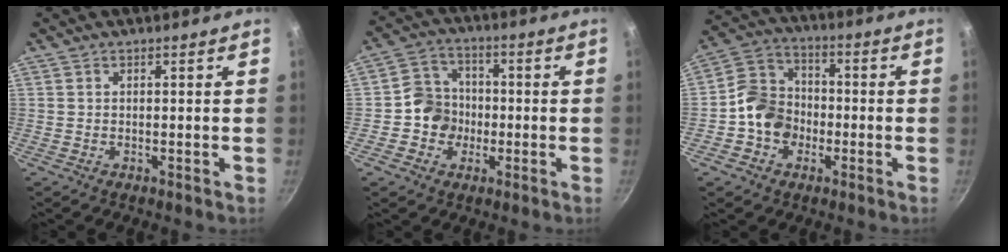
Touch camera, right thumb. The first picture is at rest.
{"total": 7.9, "force": [-1.5, 7.3, 2.7], "torque": [-0.007, 0.024, -0.044]}
{"total": 10.0, "force": [-2.6, 8.5, 4.6], "torque": [-0.052, 0.034, -0.065]}